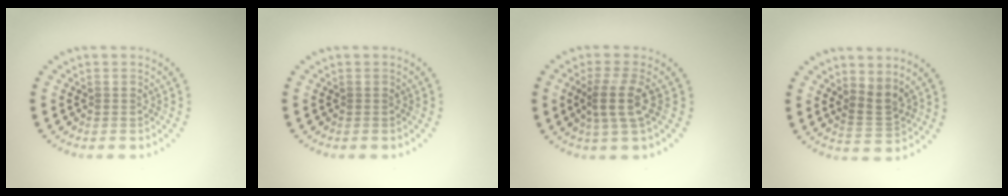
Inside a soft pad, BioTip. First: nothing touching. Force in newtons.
{"total": 0.0}
{"total": 2.9, "press": 2.3, "slide": 1.8}
{"total": 2.2, "press": 1.5, "slide": 1.7}